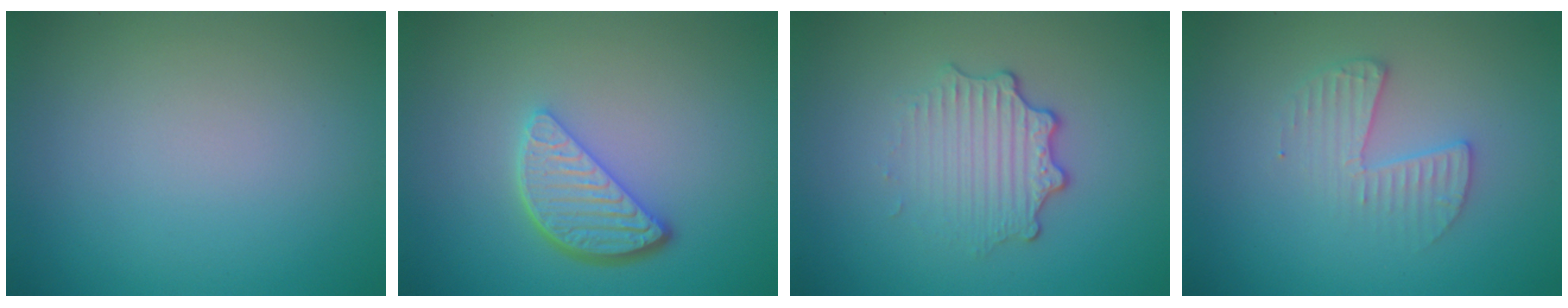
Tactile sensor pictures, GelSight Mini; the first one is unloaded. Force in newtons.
{"total": 3.8, "press": 3.1, "slide": 2.2}
{"total": 3.4, "press": 2.7, "slide": 2.0}
{"total": 2.3, "press": 2.3, "slide": 0.3}